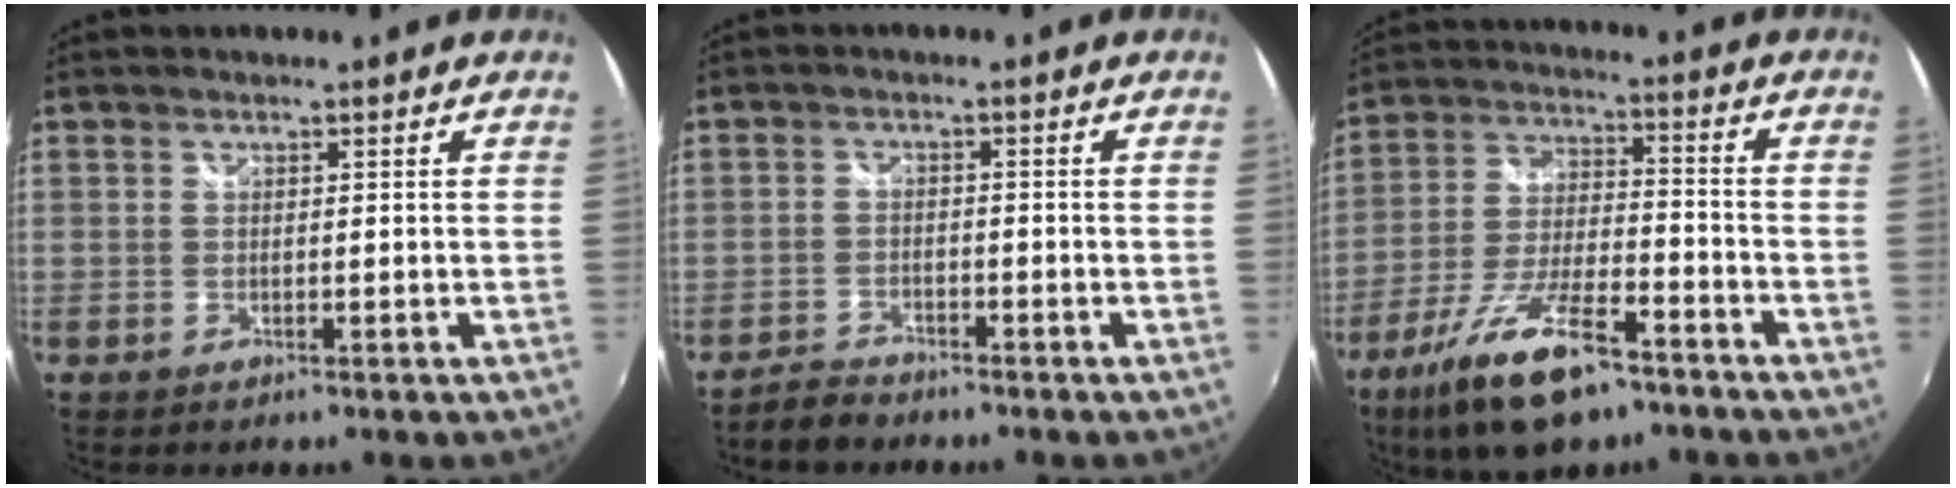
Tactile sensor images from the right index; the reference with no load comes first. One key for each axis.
{"total": 3.8, "fx": -3.4, "fy": 1.2, "fz": 0.9, "tx": -0.036, "ty": -0.002, "tz": -0.065}
{"total": 16.4, "fx": -10.7, "fy": 5.3, "fz": 11.2, "tx": -0.232, "ty": -0.030, "tz": -0.192}